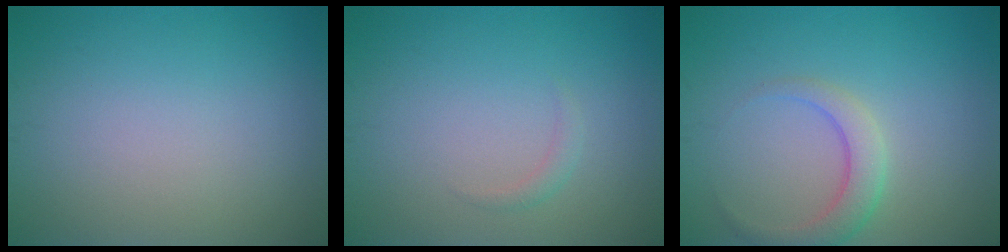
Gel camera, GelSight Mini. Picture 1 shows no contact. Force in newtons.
{"total": 0.9, "press": 0.9, "slide": 0.1}
{"total": 2.9, "press": 2.9, "slide": 0.1}